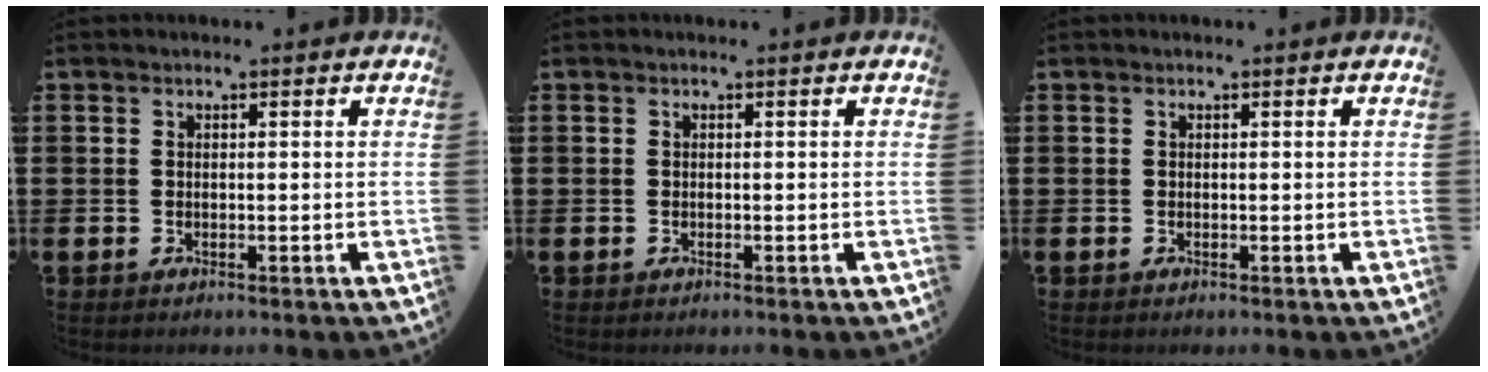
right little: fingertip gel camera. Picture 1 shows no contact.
{"total": 0.0}
{"total": 0.0}